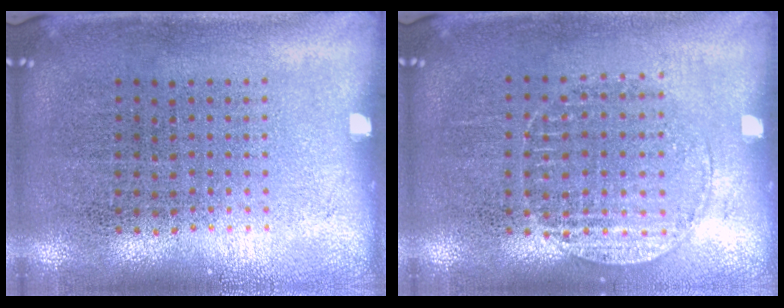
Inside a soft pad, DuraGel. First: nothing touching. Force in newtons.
{"total": 1.3, "press": 1.1, "slide": 0.6}